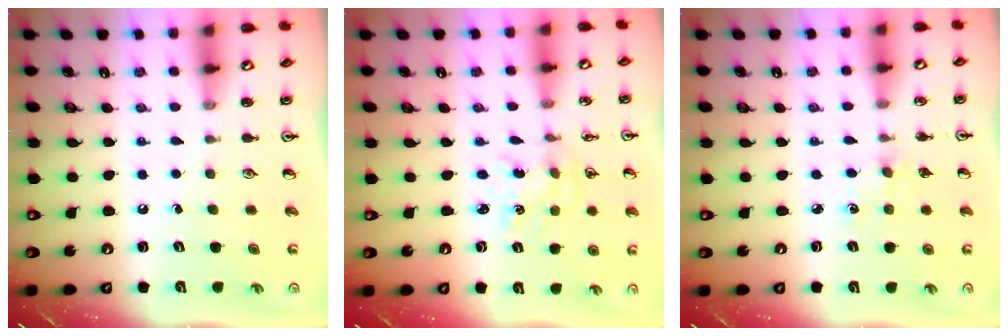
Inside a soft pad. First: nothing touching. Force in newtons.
{"total": 1.7, "press": 1.7, "slide": 0.3}
{"total": 3.6, "press": 3.6, "slide": 0.6}